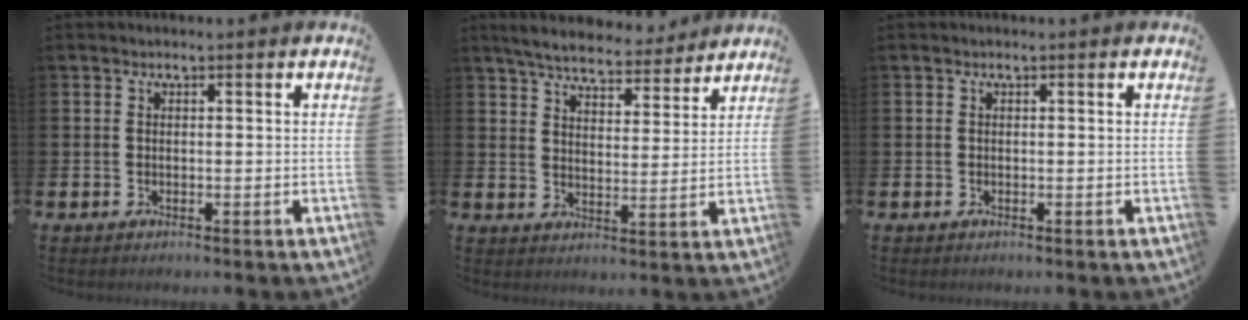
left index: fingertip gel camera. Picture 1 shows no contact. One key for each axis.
{"total": 6.2, "fx": 5.9, "fy": 1.2, "fz": 1.4, "tx": -0.048, "ty": -0.033, "tz": 0.105}
{"total": 0.0}